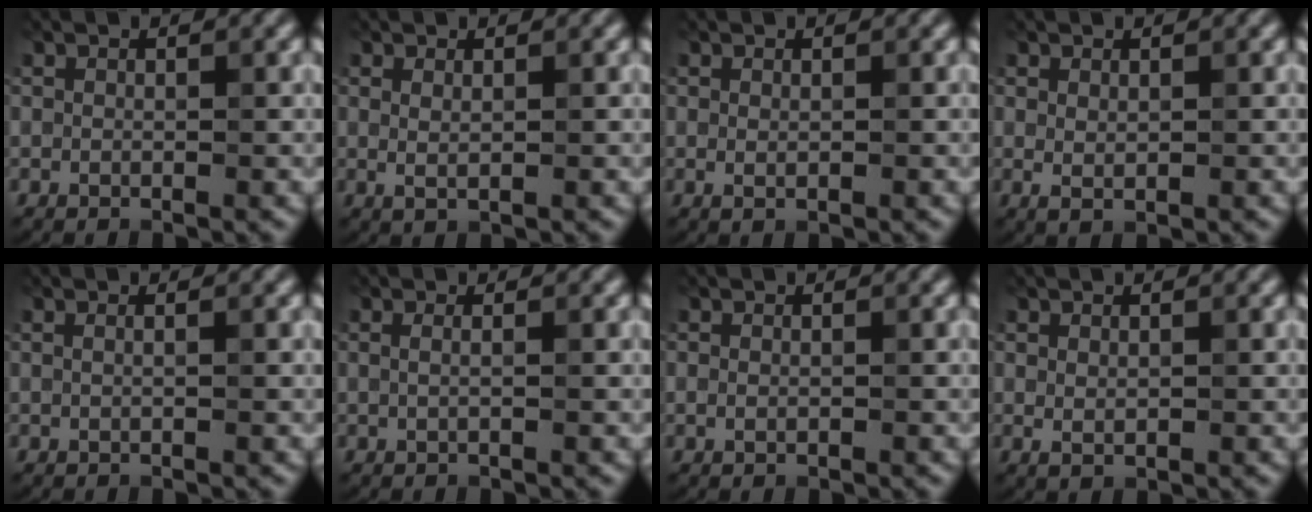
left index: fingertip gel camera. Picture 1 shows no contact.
{"total": 1.0, "force": [0.4, 0.3, 0.8], "torque": [-0.015, -0.004, 0.008]}
{"total": 0.7, "force": [0.1, 0.3, 0.6], "torque": [-0.010, -0.001, 0.003]}
{"total": 0.9, "force": [0.4, 0.4, 0.8], "torque": [-0.014, -0.004, 0.010]}
{"total": 1.1, "force": [0.5, 0.6, 0.9], "torque": [-0.001, -0.005, -0.006]}
{"total": 1.4, "force": [0.5, 0.7, 1.1], "torque": [-0.005, -0.004, -0.009]}
{"total": 0.6, "force": [-0.1, 0.4, 0.5], "torque": [-0.010, -0.002, 0.000]}
{"total": 0.8, "force": [0.3, 0.4, 0.7], "torque": [-0.013, -0.002, 0.010]}